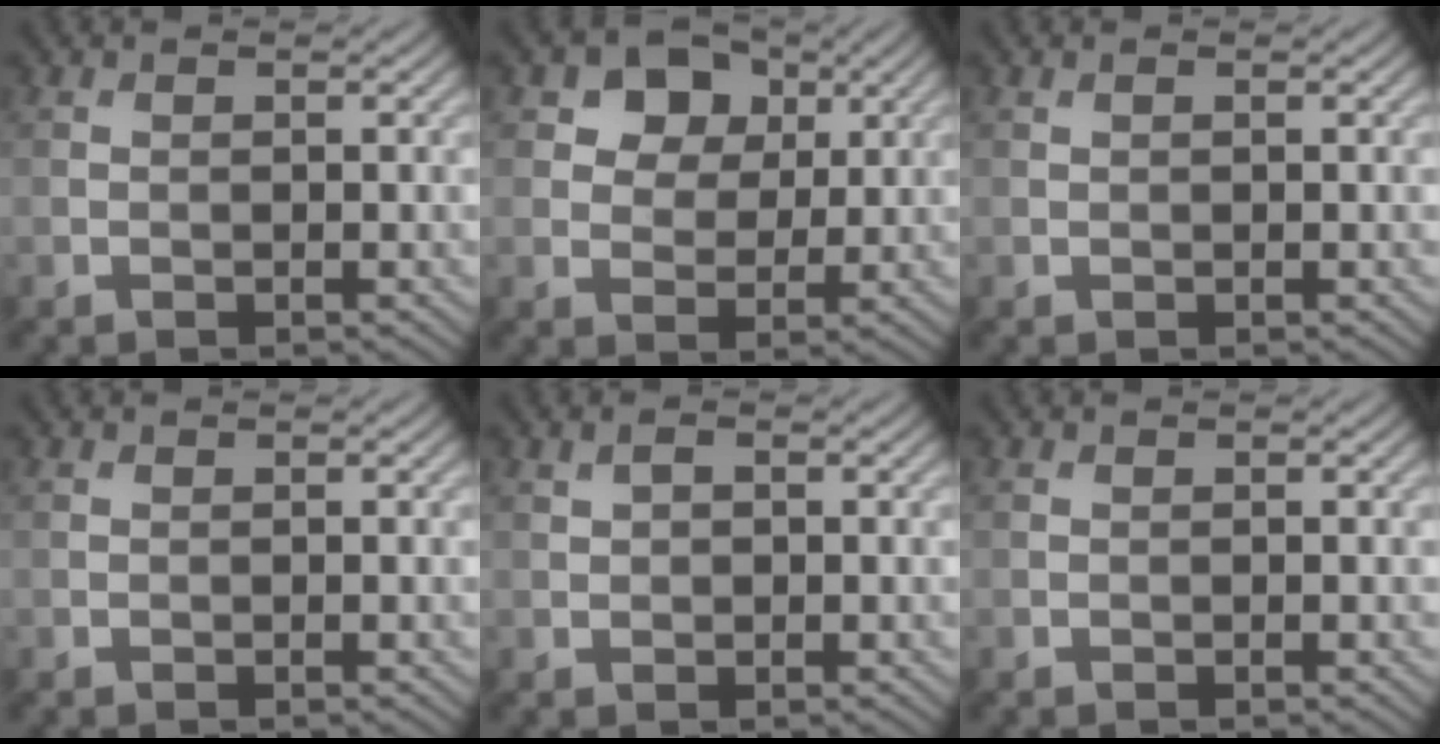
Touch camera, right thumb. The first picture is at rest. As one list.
[{"total": 6.8, "force": [3.2, 5.0, 3.2], "torque": [-0.073, -0.004, 0.048]}, {"total": 0.0}, {"total": 0.0}, {"total": 1.5, "force": [0.6, 0.9, 1.0], "torque": [-0.021, 0.002, 0.011]}, {"total": 0.0}]